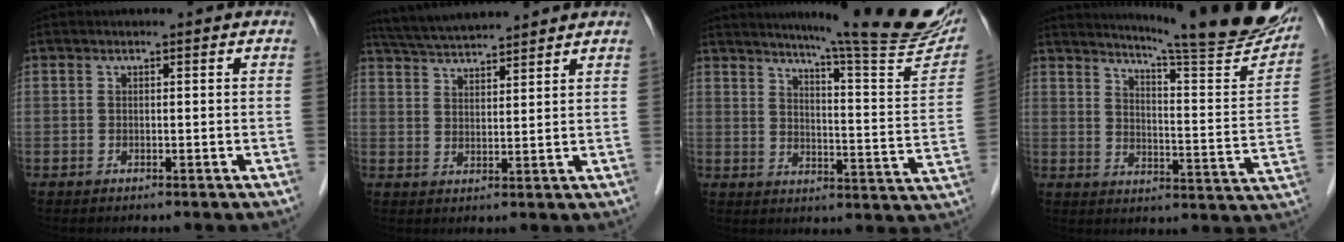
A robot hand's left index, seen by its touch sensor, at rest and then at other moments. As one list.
[{"total": 9.0, "force": [8.4, 0.4, 3.2], "torque": [-0.064, 0.028, 0.144]}, {"total": 20.6, "force": [17.8, -0.2, 10.4], "torque": [-0.140, -0.077, 0.218]}, {"total": 20.7, "force": [18.4, 0.5, 9.4], "torque": [-0.133, -0.085, 0.228]}]